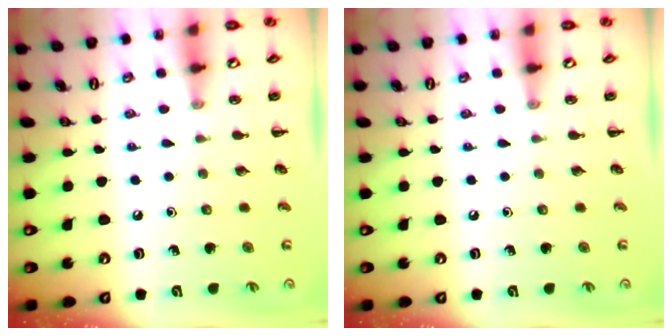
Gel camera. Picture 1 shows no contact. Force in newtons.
{"total": 0.0}